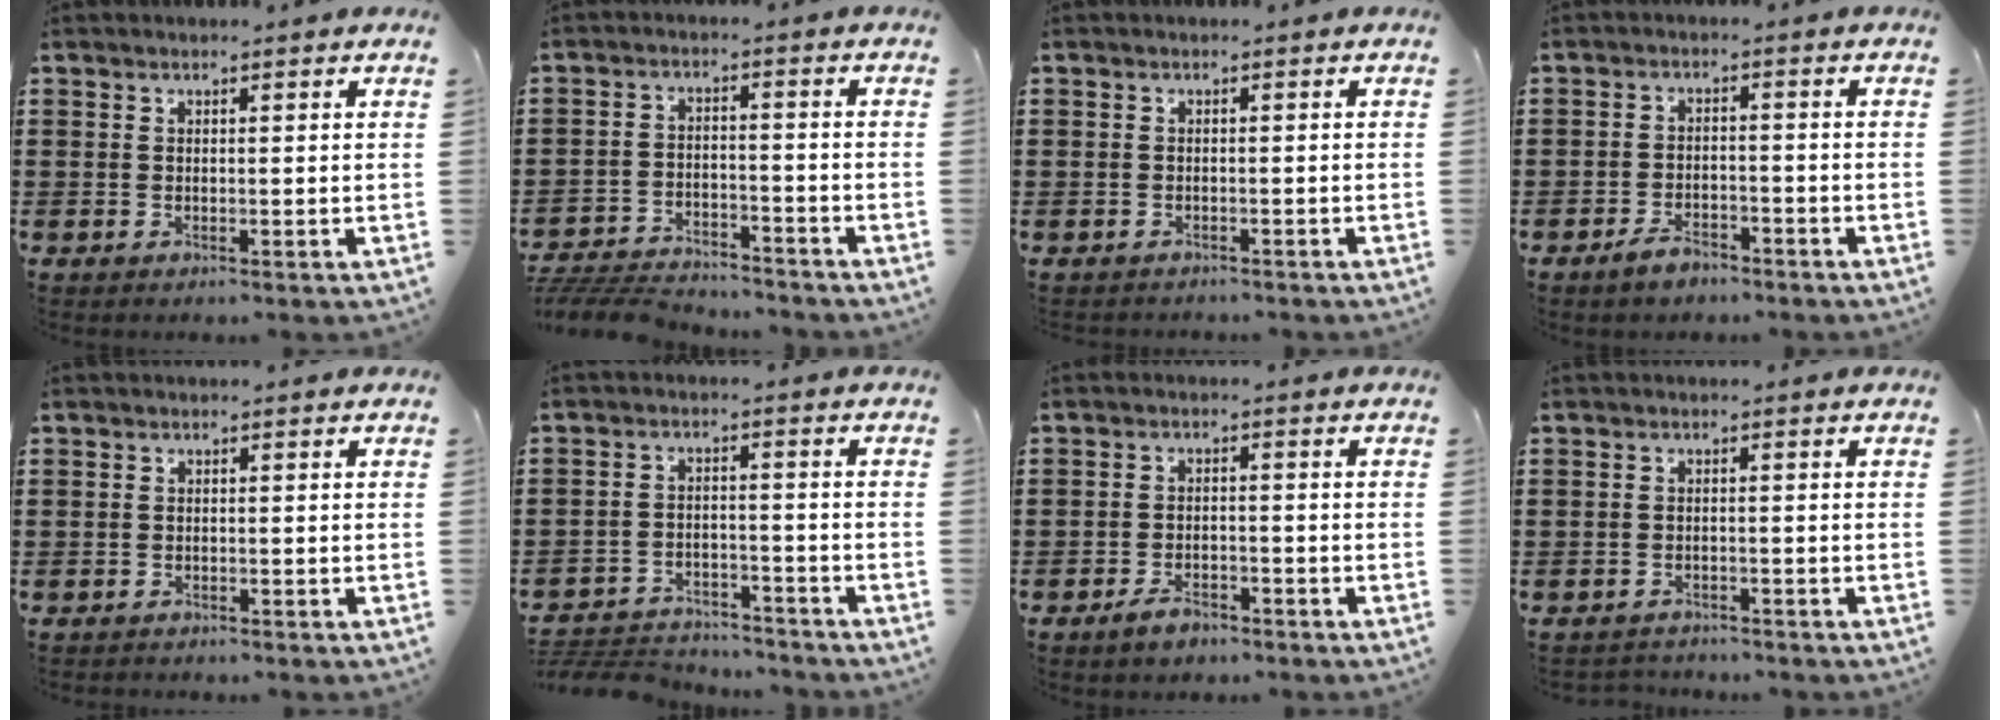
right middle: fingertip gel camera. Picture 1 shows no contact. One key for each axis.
{"total": 5.9, "fx": -5.8, "fy": 0.9, "fz": 1.0, "tx": -0.031, "ty": 0.006, "tz": -0.119}
{"total": 1.1, "fx": -0.9, "fy": 0.5, "fz": -0.2, "tx": 0.002, "ty": 0.006, "tz": -0.022}
{"total": 2.8, "fx": -2.4, "fy": 1.0, "fz": 0.9, "tx": -0.018, "ty": 0.007, "tz": -0.047}
{"total": 0.8, "fx": -0.7, "fy": 0.4, "fz": -0.1, "tx": 0.002, "ty": 0.004, "tz": -0.017}
{"total": 4.9, "fx": -4.7, "fy": 1.0, "fz": 0.4, "tx": -0.013, "ty": 0.009, "tz": -0.101}
{"total": 2.6, "fx": -2.1, "fy": 1.1, "fz": 1.0, "tx": -0.019, "ty": 0.005, "tz": -0.042}
{"total": 1.6, "fx": -1.5, "fy": 0.3, "fz": -0.3, "tx": -0.001, "ty": 0.001, "tz": -0.036}